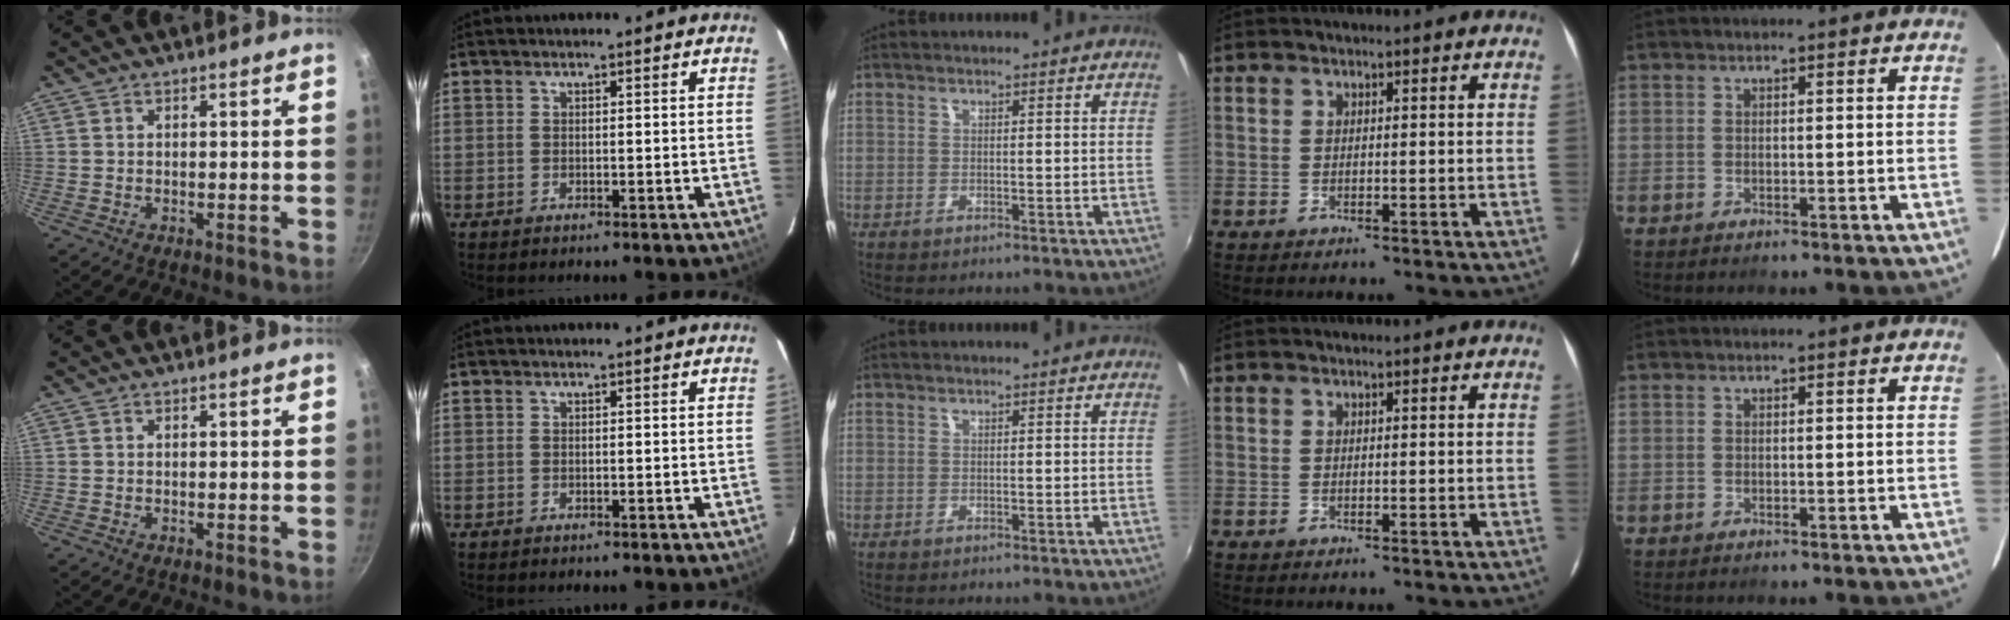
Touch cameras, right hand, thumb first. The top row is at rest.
{}